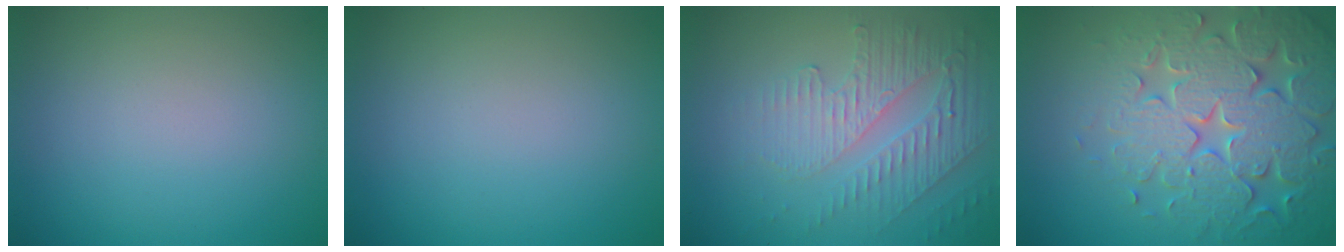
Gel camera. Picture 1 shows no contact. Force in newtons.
{"total": 0.0}
{"total": 5.8, "press": 3.3, "slide": 4.7}
{"total": 7.8, "press": 7.7, "slide": 1.5}